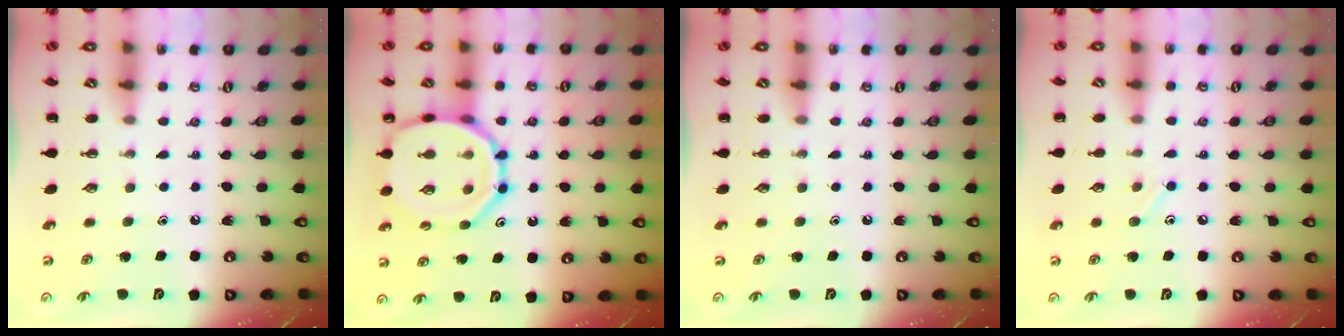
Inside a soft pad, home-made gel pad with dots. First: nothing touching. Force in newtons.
{"total": 15.5, "press": 15.2, "slide": 2.8}
{"total": 0.0}
{"total": 6.6, "press": 6.4, "slide": 1.8}